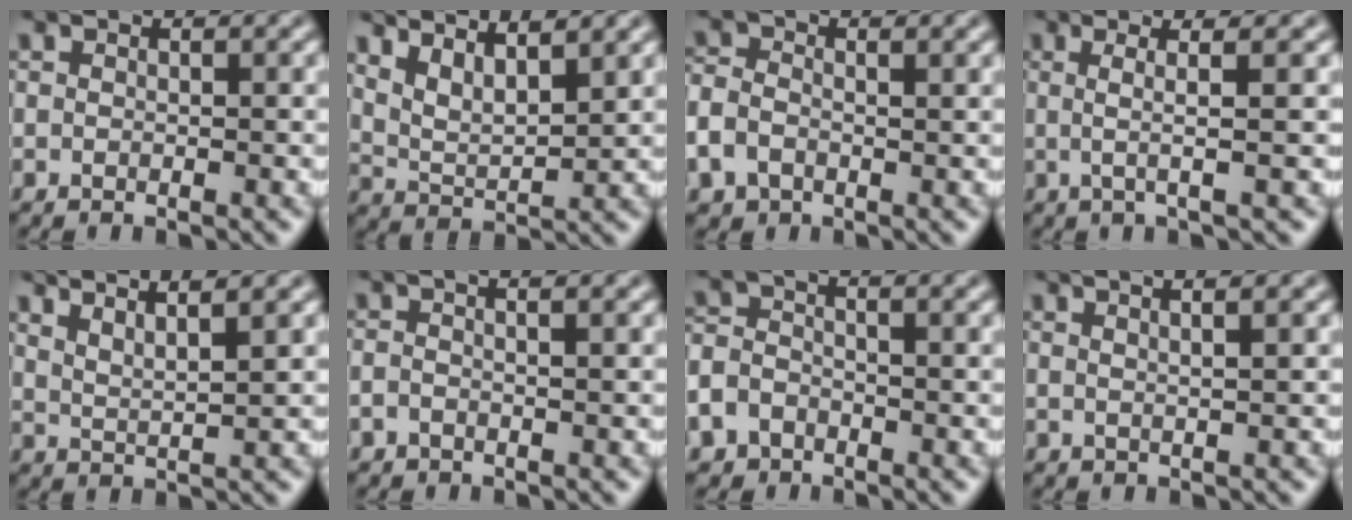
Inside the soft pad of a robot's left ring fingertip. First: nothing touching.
{"total": 5.0, "force": [4.0, 1.4, 2.6], "torque": [-0.045, 0.013, 0.061]}
{"total": 3.0, "force": [-0.8, 2.3, 1.8], "torque": [-0.048, -0.003, -0.020]}
{"total": 3.0, "force": [0.6, 0.4, 3.0], "torque": [-0.059, 0.004, 0.003]}
{"total": 4.9, "force": [3.9, 1.0, 2.7], "torque": [-0.024, 0.022, 0.039]}
{"total": 1.4, "force": [0.2, 0.4, 1.3], "torque": [-0.027, 0.002, -0.004]}
{"total": 2.8, "force": [-1.8, 1.9, 1.1], "torque": [-0.031, -0.002, -0.043]}
{"total": 5.4, "force": [3.0, 2.3, 3.9], "torque": [-0.022, 0.041, 0.005]}